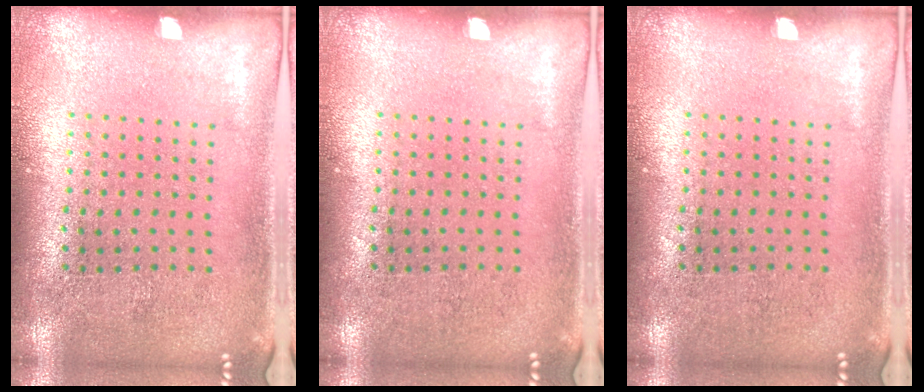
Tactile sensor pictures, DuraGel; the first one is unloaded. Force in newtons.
{"total": 0.0}
{"total": 0.0}